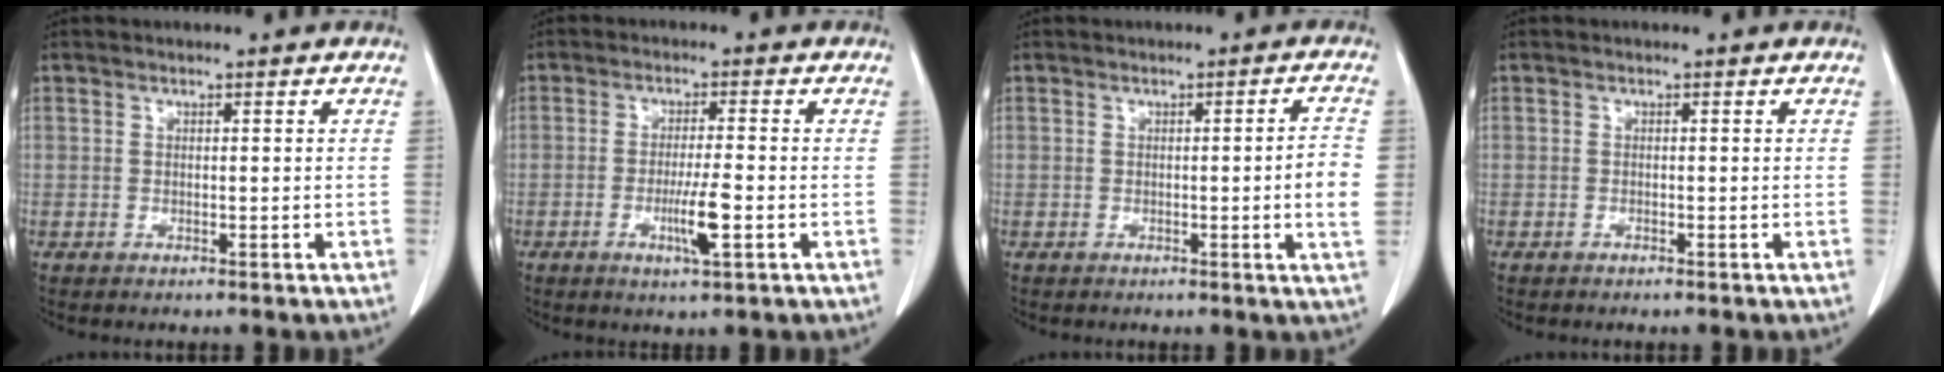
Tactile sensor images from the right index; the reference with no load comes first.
{"total": 5.1, "force": [-1.7, -0.1, 4.8], "torque": [-0.087, -0.010, -0.029]}
{"total": 4.5, "force": [-0.5, -0.4, 4.5], "torque": [-0.057, -0.003, -0.010]}
{"total": 0.0}